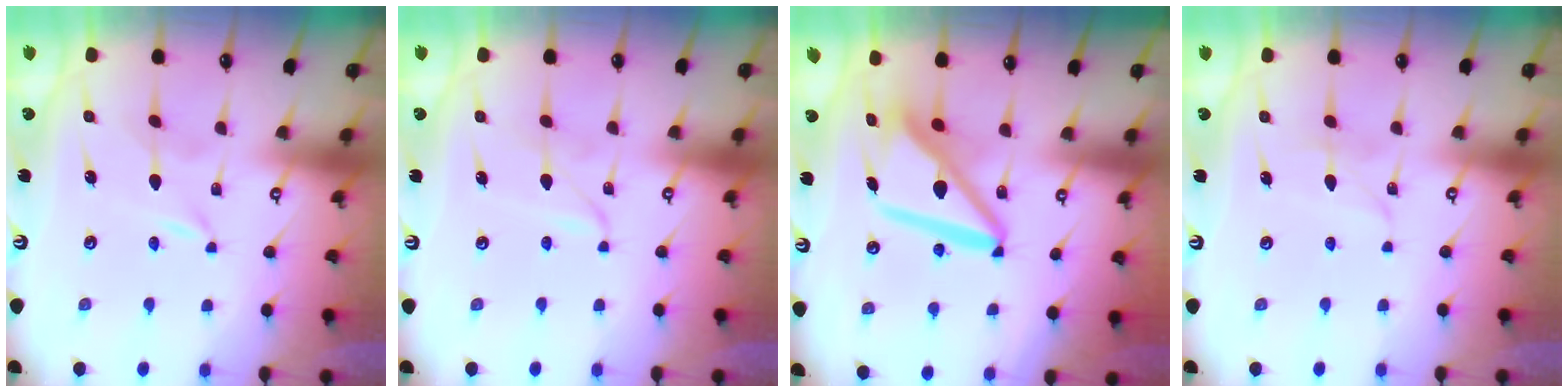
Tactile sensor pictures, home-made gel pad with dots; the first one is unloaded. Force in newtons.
{"total": 1.9, "press": 1.9, "slide": 0.2}
{"total": 12.2, "press": 12.1, "slide": 1.5}
{"total": 2.9, "press": 2.9, "slide": 0.3}